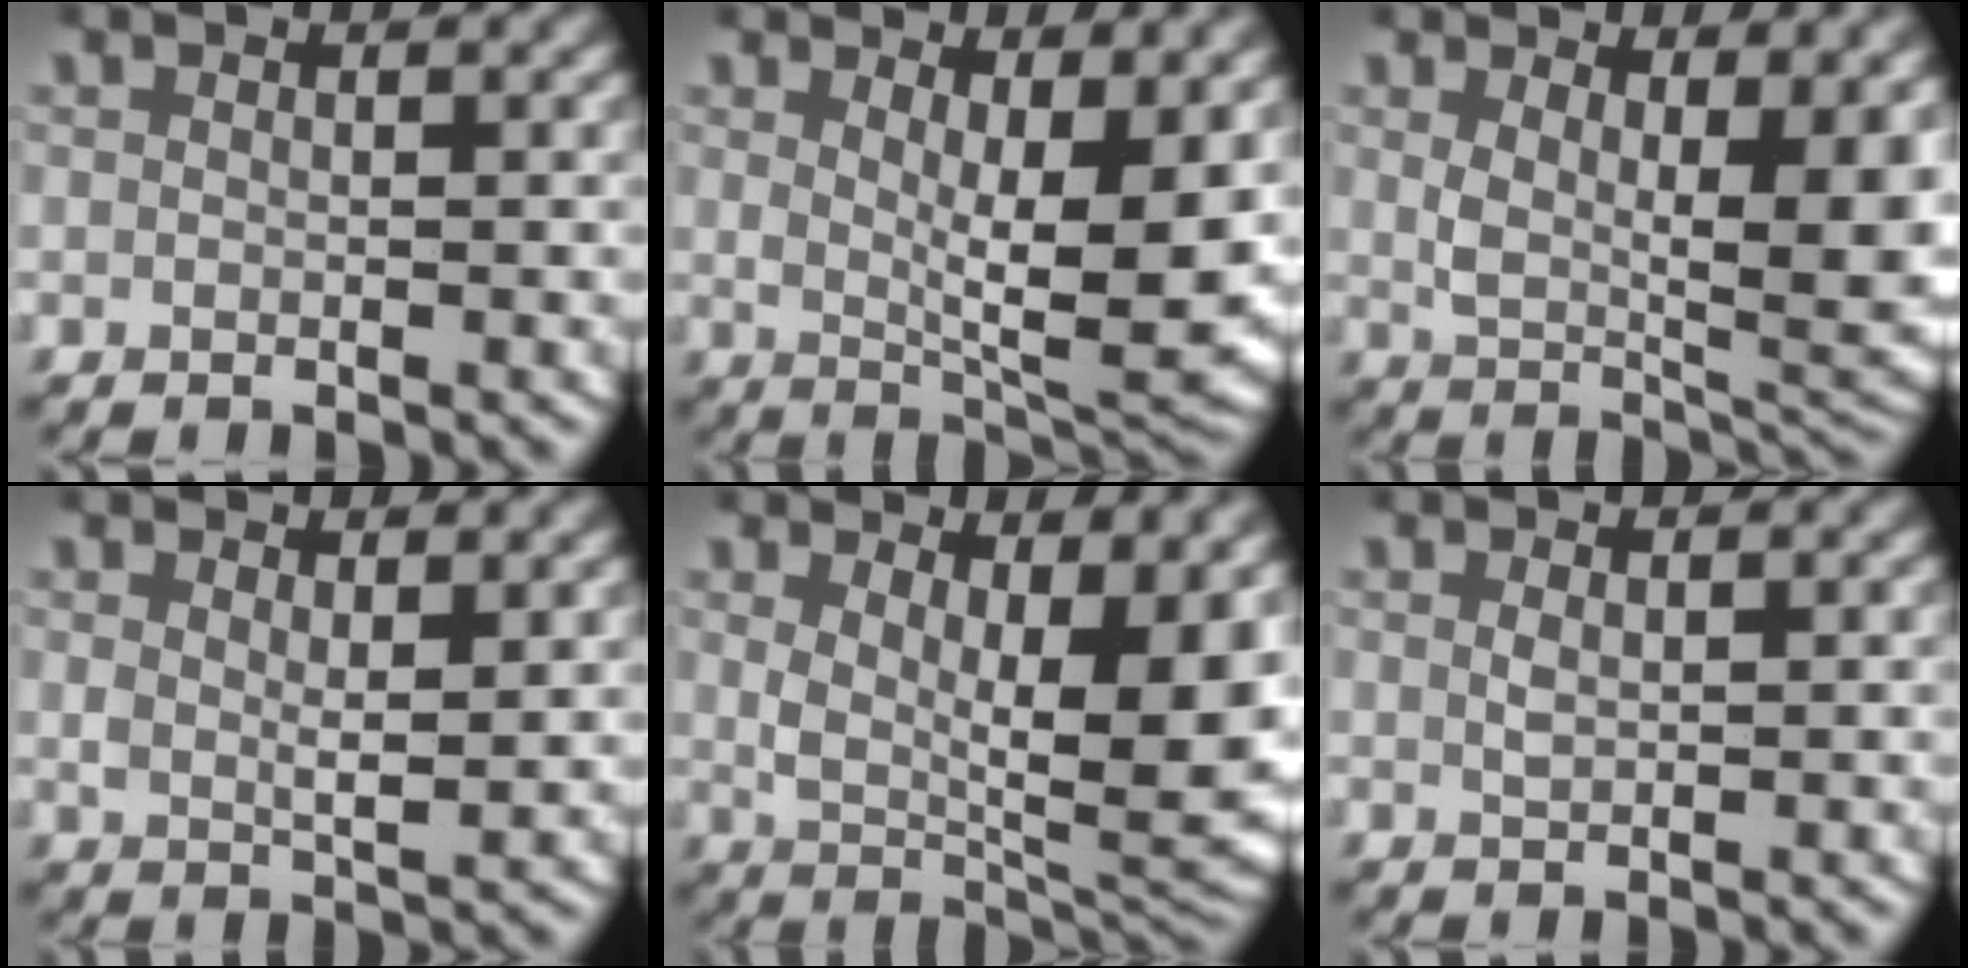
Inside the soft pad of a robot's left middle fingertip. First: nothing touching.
{"total": 7.0, "force": [1.8, 2.1, 6.4], "torque": [-0.092, -0.021, 0.034]}
{"total": 8.1, "force": [1.8, 3.4, 7.1], "torque": [-0.096, -0.017, 0.037]}
{"total": 2.0, "force": [1.3, 0.5, 1.5], "torque": [-0.033, -0.013, 0.028]}
{"total": 10.0, "force": [1.6, 4.4, 8.8], "torque": [-0.111, -0.019, 0.035]}
{"total": 0.8, "force": [0.4, 0.3, 0.7], "torque": [-0.017, -0.005, 0.012]}